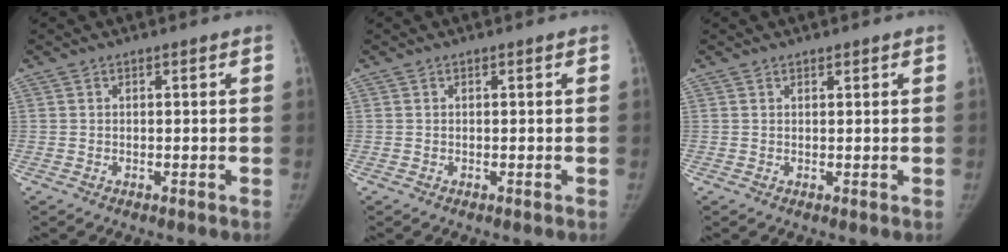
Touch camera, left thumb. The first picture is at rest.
{"total": 0.0}
{"total": 0.9, "force": [0.7, 0.4, 0.2], "torque": [0.001, -0.005, 0.011]}